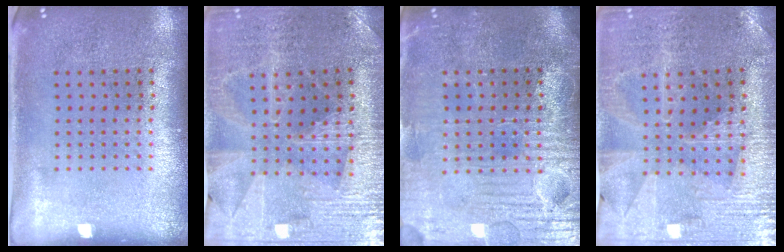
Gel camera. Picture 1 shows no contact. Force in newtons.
{"total": 2.9, "press": 2.9, "slide": 0.6}
{"total": 4.0, "press": 3.8, "slide": 1.3}
{"total": 2.0, "press": 2.0, "slide": 0.3}